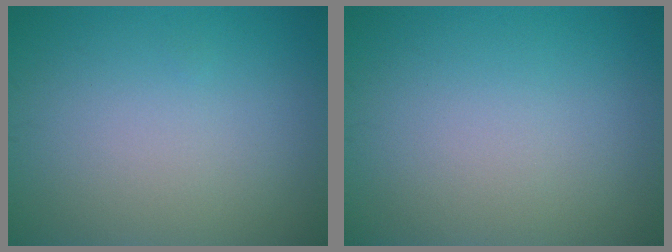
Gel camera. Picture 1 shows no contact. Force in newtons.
{"total": 0.0}